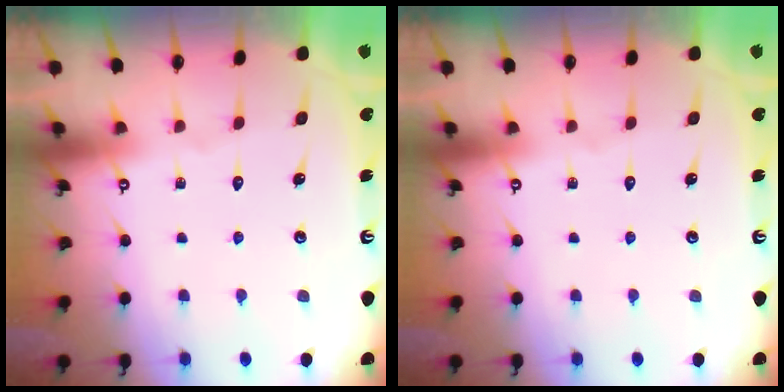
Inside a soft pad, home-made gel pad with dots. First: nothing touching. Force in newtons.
{"total": 0.0}